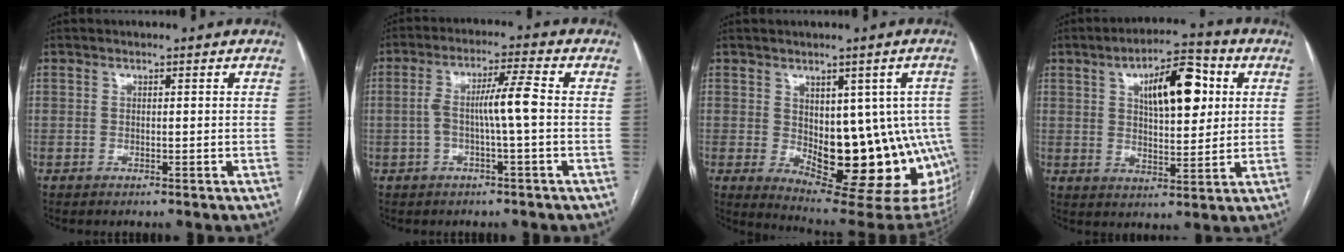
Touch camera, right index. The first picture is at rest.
{"total": 6.4, "force": [-0.6, -0.1, 6.3], "torque": [-0.121, 0.018, -0.010]}
{"total": 18.1, "force": [-2.7, 8.3, 15.9], "torque": [-0.138, 0.006, -0.011]}
{"total": 11.9, "force": [3.8, 4.3, 10.5], "torque": [-0.164, 0.018, 0.059]}